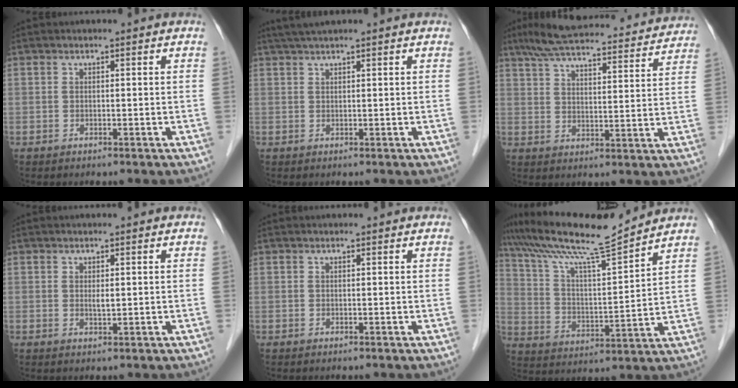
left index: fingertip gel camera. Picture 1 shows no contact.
{"total": 3.3, "force": [2.7, -0.4, 1.8], "torque": [-0.028, 0.026, 0.051]}
{"total": 24.3, "force": [21.7, 4.4, 10.0], "torque": [-0.161, 0.024, 0.287]}
{"total": 1.1, "force": [0.3, 0.2, 1.0], "torque": [-0.020, -0.003, 0.006]}
{"total": 1.0, "force": [0.9, 0.2, 0.2], "torque": [-0.009, 0.012, 0.014]}
{"total": 13.8, "force": [12.7, -1.0, 5.4], "torque": [-0.110, 0.001, 0.221]}